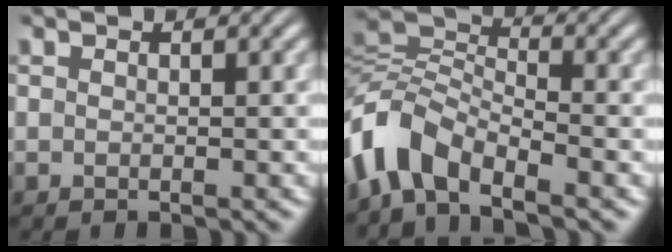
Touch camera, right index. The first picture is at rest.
{"total": 7.1, "force": [-2.5, 5.2, 4.1], "torque": [-0.107, -0.025, -0.044]}